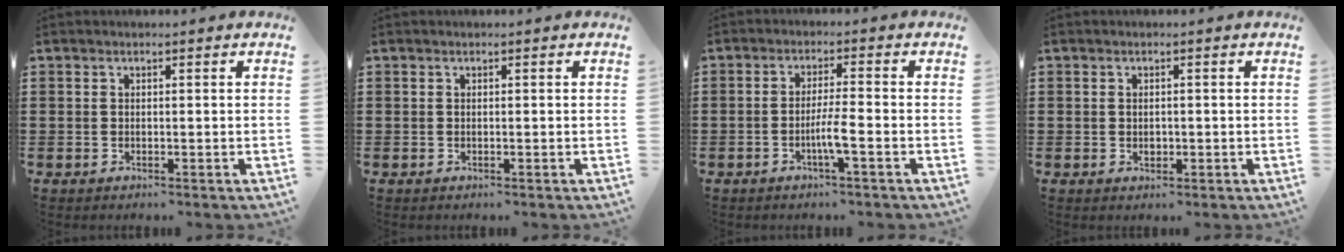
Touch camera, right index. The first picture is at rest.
{"total": 0.0}
{"total": 4.1, "force": [-1.6, -0.1, 3.8], "torque": [-0.074, -0.008, -0.034]}
{"total": 1.2, "force": [-0.1, 0.7, 0.9], "torque": [-0.019, 0.003, -0.002]}